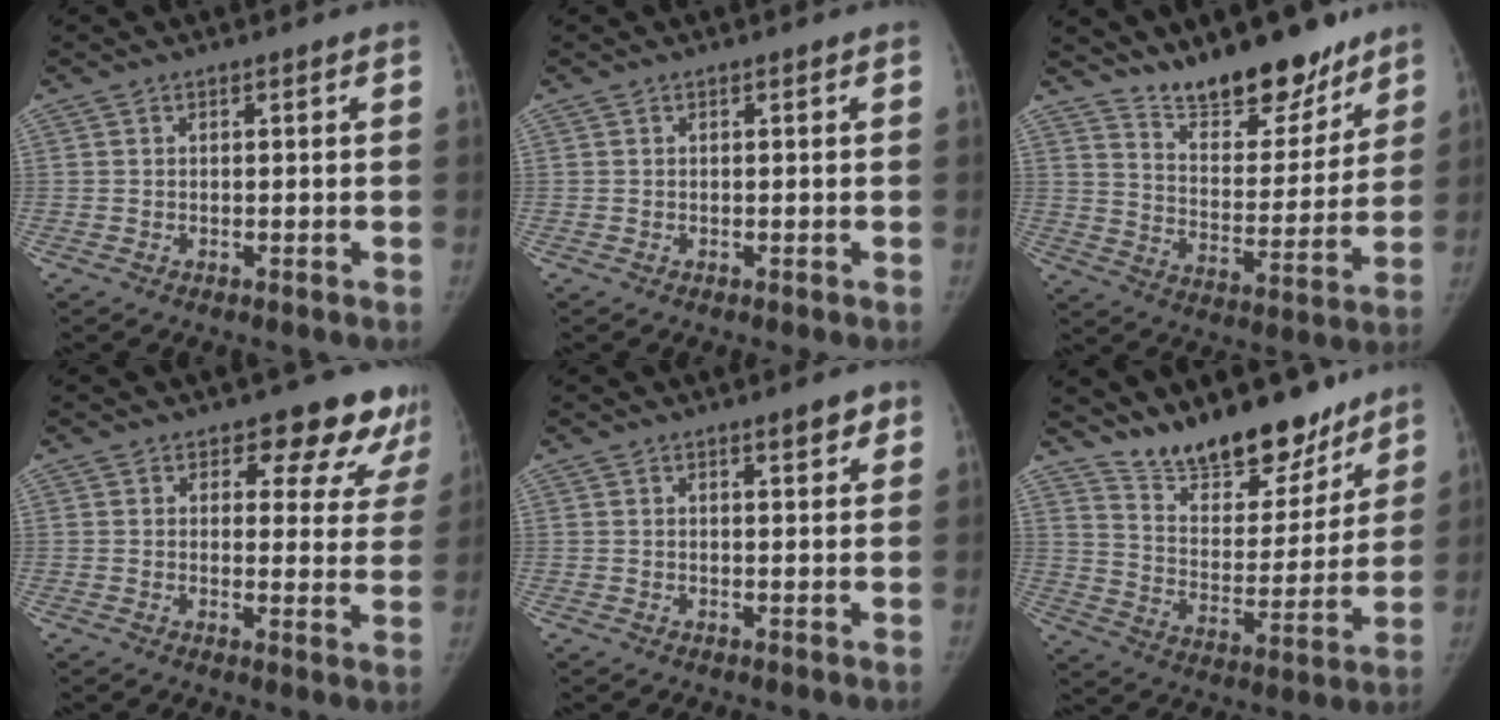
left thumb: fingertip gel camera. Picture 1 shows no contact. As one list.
[{"total": 0.0}, {"total": 16.7, "force": [13.6, 6.1, 7.6], "torque": [-0.060, -0.098, 0.222]}, {"total": 11.7, "force": [9.3, 5.6, 4.3], "torque": [0.013, -0.053, 0.087]}, {"total": 3.1, "force": [2.0, 1.0, 2.2], "torque": [-0.019, -0.009, 0.025]}, {"total": 19.3, "force": [15.8, 7.7, 8.0], "torque": [-0.071, -0.103, 0.259]}]